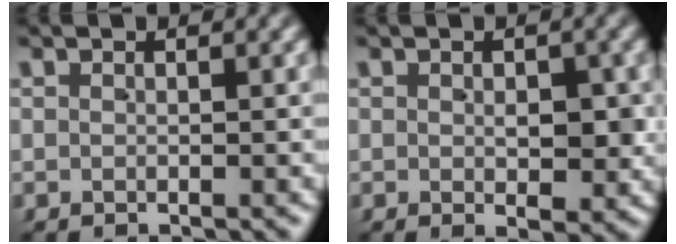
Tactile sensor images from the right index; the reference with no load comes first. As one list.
[{"total": 3.3, "force": [-0.1, 1.9, 2.7], "torque": [-0.032, -0.014, 0.006]}]